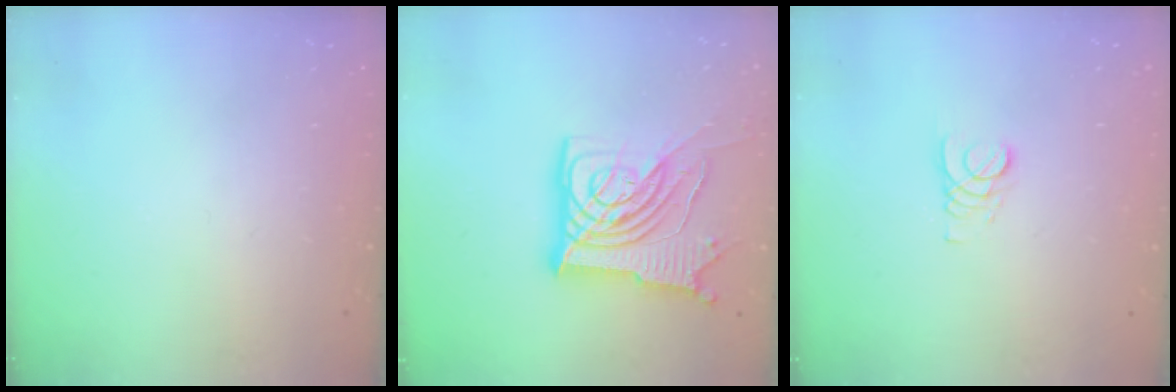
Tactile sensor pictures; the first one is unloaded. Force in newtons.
{"total": 17.0, "press": 16.9, "slide": 1.7}
{"total": 2.7, "press": 2.7, "slide": 0.3}